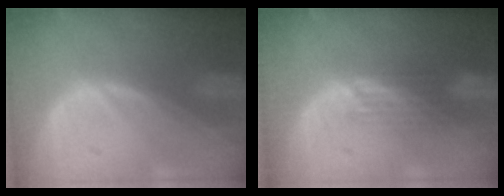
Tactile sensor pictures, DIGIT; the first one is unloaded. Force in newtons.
{"total": 3.9, "press": 3.1, "slide": 2.3}